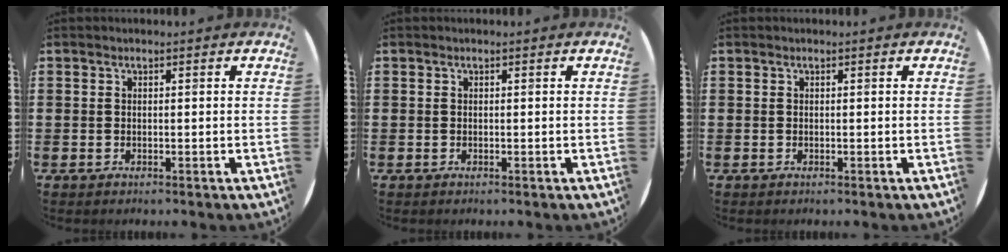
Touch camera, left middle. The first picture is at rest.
{"total": 0.0}
{"total": 0.0}